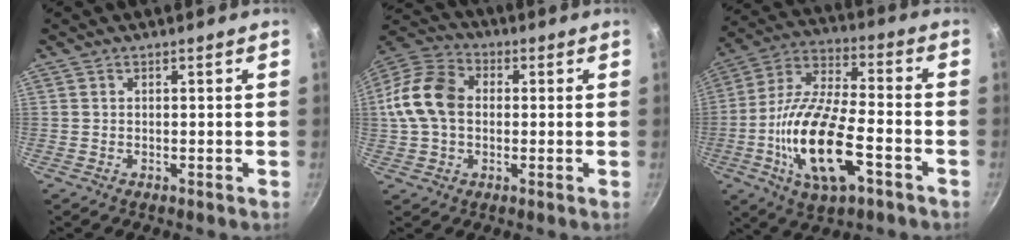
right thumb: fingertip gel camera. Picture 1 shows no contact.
{"total": 13.2, "force": [0.5, 9.7, 9.0], "torque": [-0.151, 0.026, -0.006]}
{"total": 19.8, "force": [-6.3, 8.1, 16.9], "torque": [-0.318, 0.021, -0.117]}